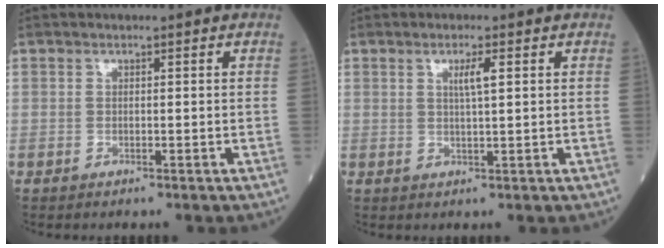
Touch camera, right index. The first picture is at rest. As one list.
[{"total": 2.5, "force": [1.2, 0.0, 2.2], "torque": [-0.039, -0.001, 0.022]}]